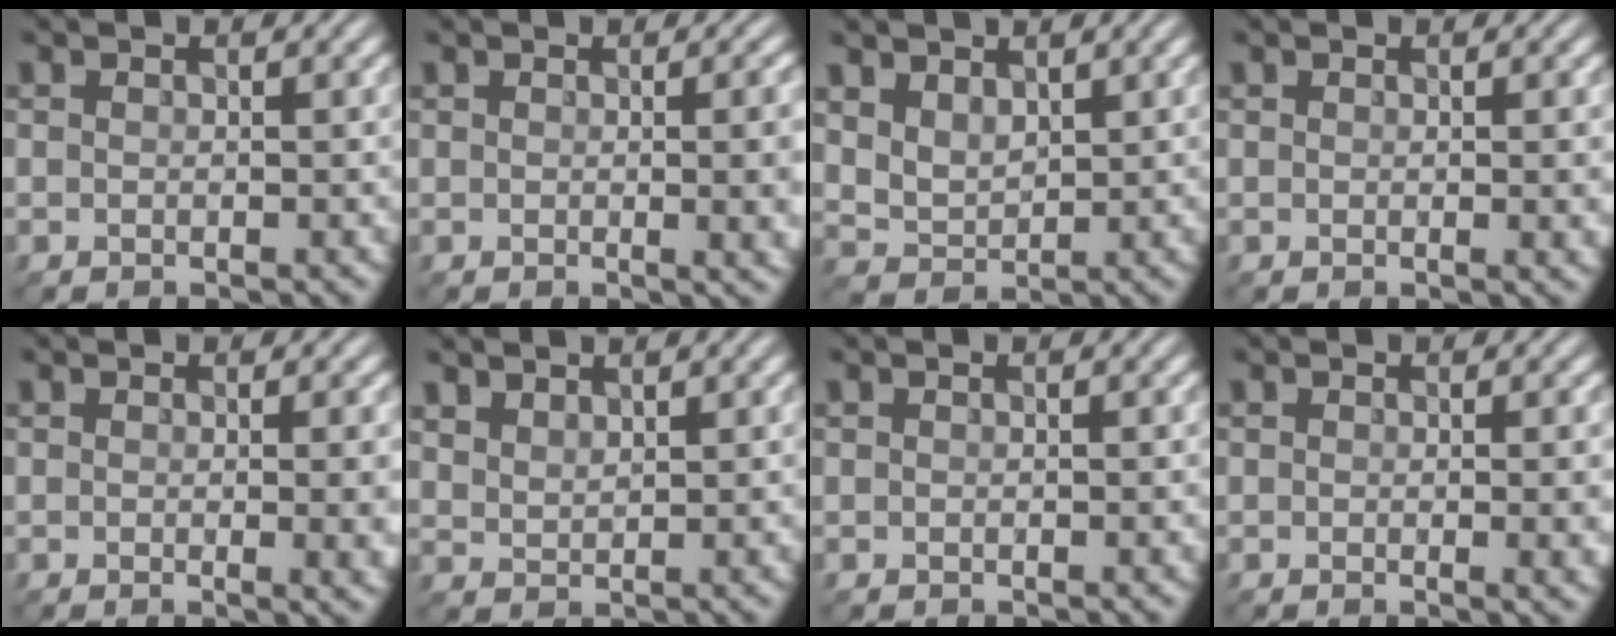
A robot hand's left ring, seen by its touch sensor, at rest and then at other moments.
{"total": 6.3, "force": [0.0, 2.6, 5.7], "torque": [-0.036, -0.002, 0.009]}
{"total": 3.2, "force": [1.9, 2.0, 1.7], "torque": [-0.045, -0.004, 0.043]}
{"total": 2.2, "force": [0.2, 0.6, 2.1], "torque": [-0.021, 0.000, 0.001]}
{"total": 4.8, "force": [-0.2, 1.6, 4.5], "torque": [-0.041, -0.007, 0.004]}
{"total": 2.0, "force": [1.9, 0.6, 0.5], "torque": [-0.014, 0.001, 0.043]}
{"total": 0.0}
{"total": 3.4, "force": [-0.1, 1.0, 3.3], "torque": [-0.032, 0.000, -0.001]}